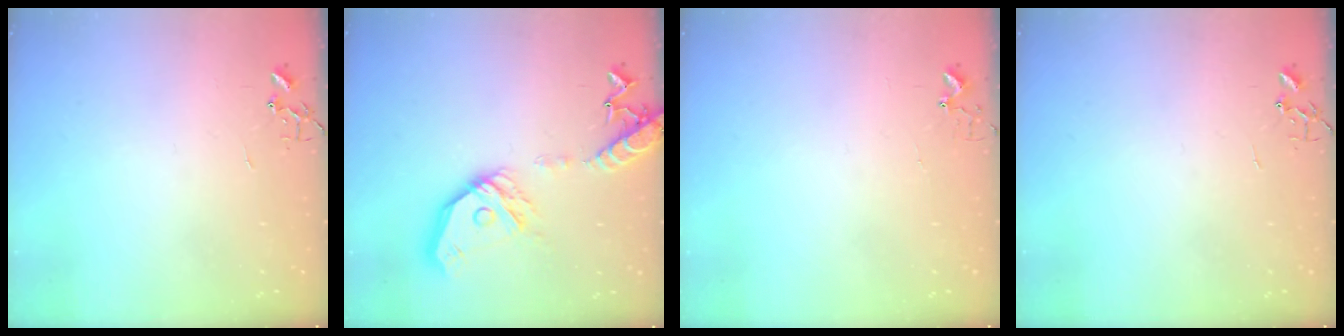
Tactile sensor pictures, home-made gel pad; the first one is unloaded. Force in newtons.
{"total": 17.9, "press": 17.7, "slide": 2.6}
{"total": 4.2, "press": 4.2, "slide": 0.4}
{"total": 0.0}